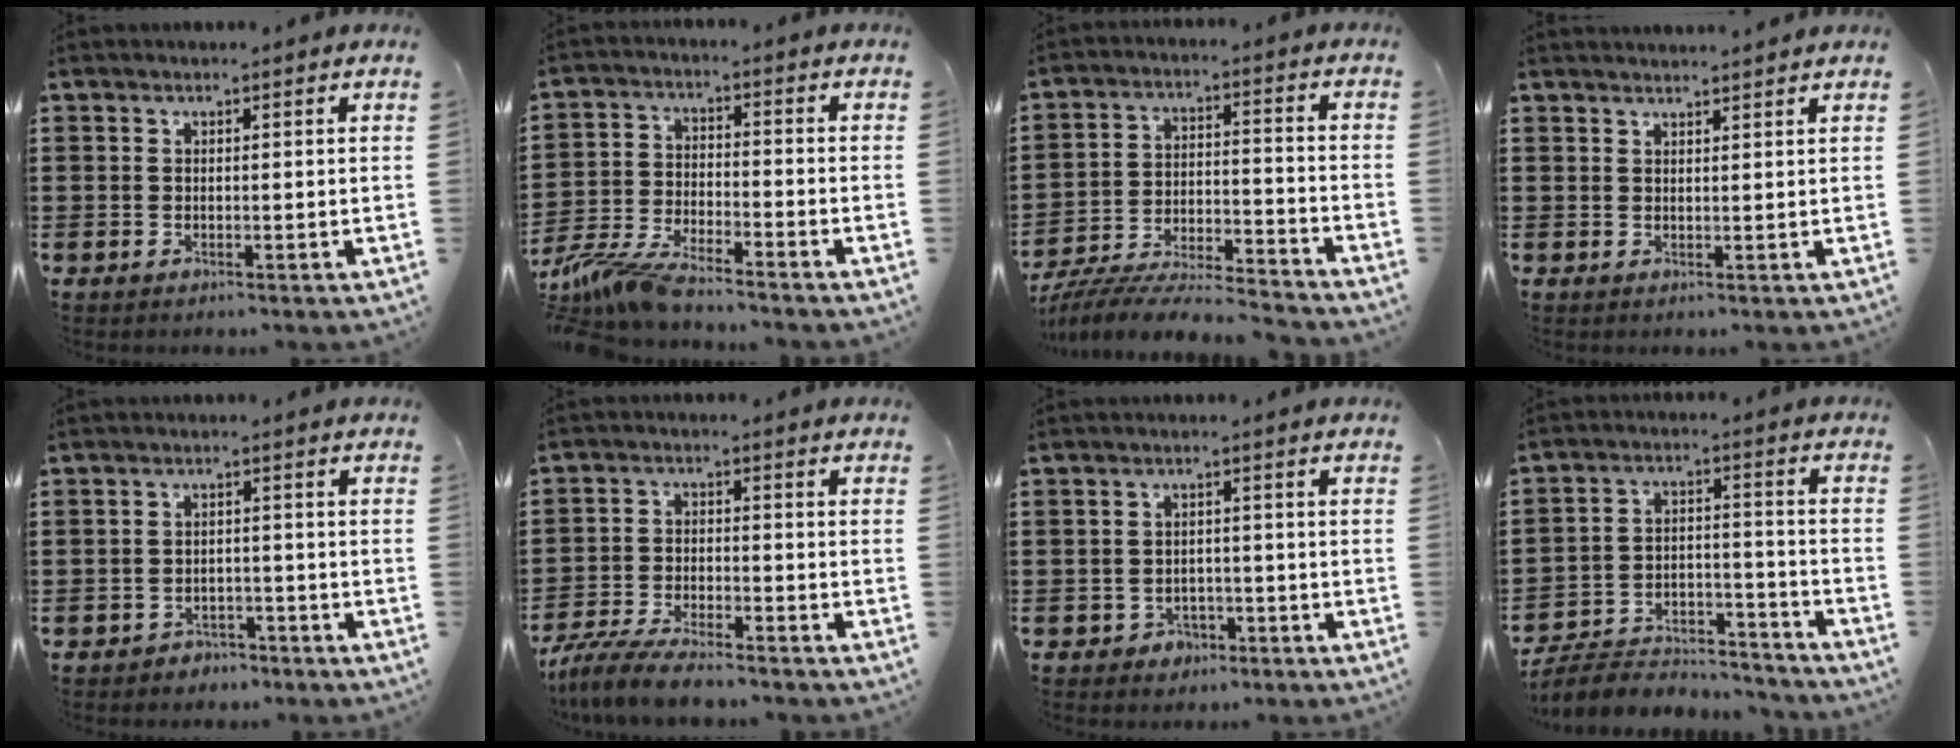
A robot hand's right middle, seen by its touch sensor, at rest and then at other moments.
{"total": 7.2, "force": [-6.7, 0.6, 2.6], "torque": [-0.076, -0.007, -0.136]}
{"total": 7.3, "force": [-7.1, 0.4, 1.8], "torque": [-0.031, 0.003, -0.139]}
{"total": 1.8, "force": [1.8, -0.1, 0.2], "torque": [-0.007, 0.002, 0.033]}
{"total": 2.2, "force": [-2.1, 0.6, -0.2], "torque": [-0.006, 0.001, -0.046]}
{"total": 6.2, "force": [-5.7, 0.8, 2.2], "torque": [-0.054, -0.002, -0.112]}
{"total": 2.0, "force": [-1.6, 1.2, 0.2], "torque": [-0.013, -0.002, -0.035]}
{"total": 6.2, "force": [-5.9, 1.3, 1.2], "torque": [-0.030, 0.007, -0.119]}